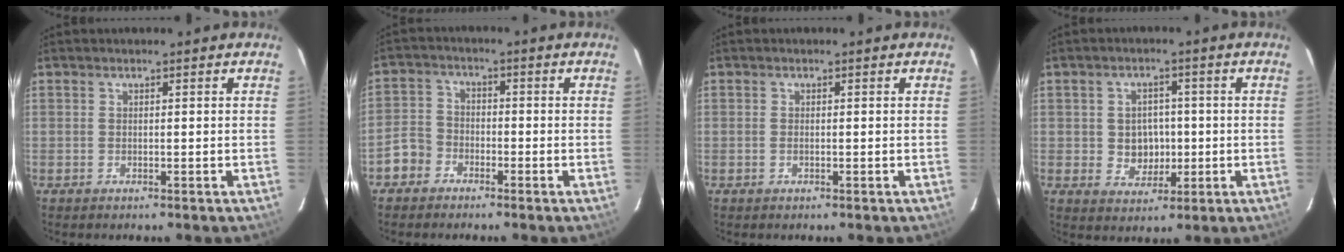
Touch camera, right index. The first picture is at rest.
{"total": 4.4, "force": [-2.5, 3.5, 0.9], "torque": [-0.023, 0.015, -0.054]}
{"total": 0.6, "force": [-0.1, 0.3, 0.5], "torque": [-0.011, 0.000, -0.003]}
{"total": 5.7, "force": [-0.4, 5.1, 2.5], "torque": [-0.051, 0.010, 0.007]}